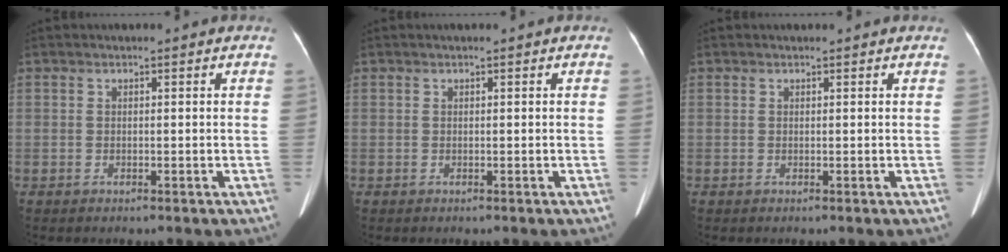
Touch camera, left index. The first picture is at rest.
{"total": 0.0}
{"total": 0.6, "force": [0.6, 0.2, 0.1], "torque": [-0.007, 0.007, 0.007]}